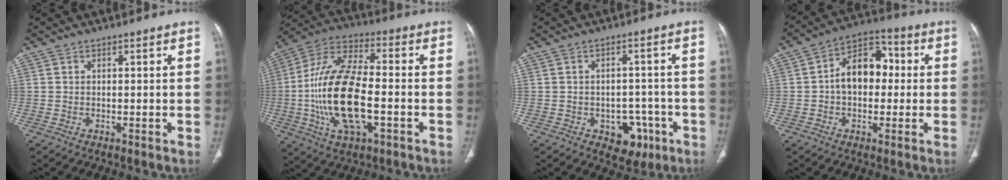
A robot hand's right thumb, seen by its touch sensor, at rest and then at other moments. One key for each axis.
{"total": 19.9, "fx": -3.5, "fy": 8.9, "fz": 17.5, "tx": -0.348, "ty": 0.024, "tz": -0.062}
{"total": 7.2, "fx": -3.2, "fy": 5.1, "fz": 3.9, "tx": -0.015, "ty": 0.023, "tz": -0.034}
{"total": 11.5, "fx": 0.4, "fy": 7.8, "fz": 8.4, "tx": -0.104, "ty": 0.034, "tz": -0.005}